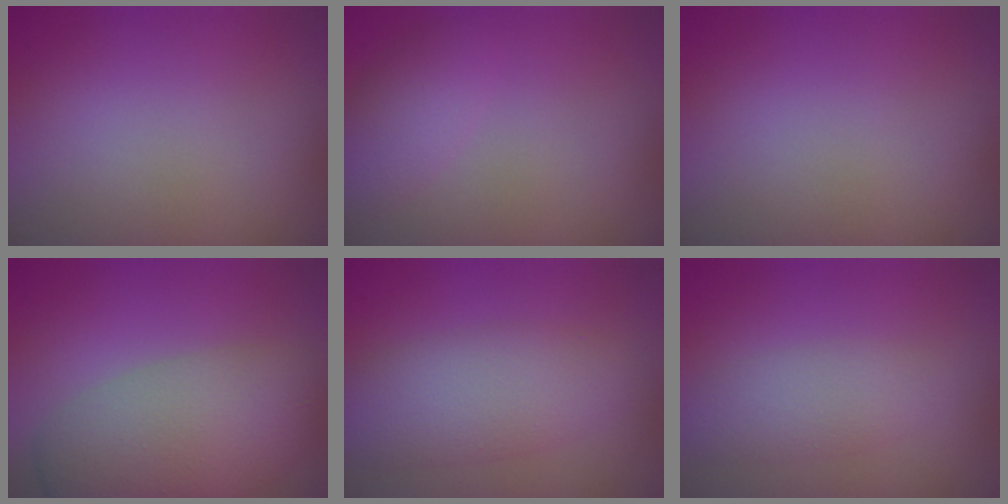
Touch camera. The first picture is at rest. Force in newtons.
{"total": 2.3, "press": 2.3, "slide": 0.1}
{"total": 0.0}
{"total": 7.0, "press": 7.0, "slide": 0.2}
{"total": 4.9, "press": 4.9, "slide": 0.0}
{"total": 2.6, "press": 2.6, "slide": 0.1}